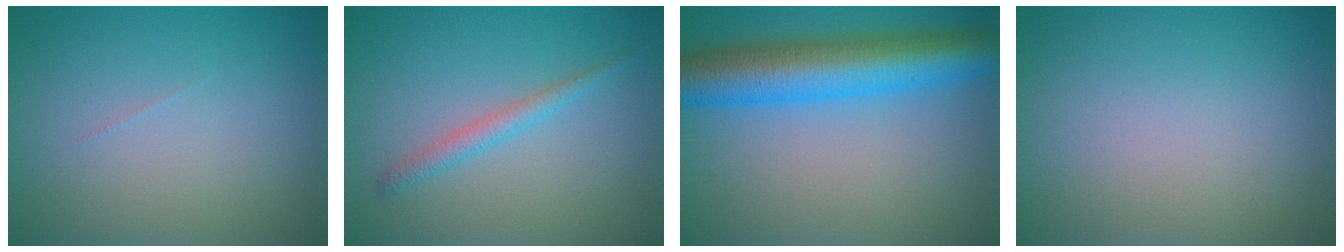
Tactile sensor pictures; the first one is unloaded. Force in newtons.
{"total": 1.8, "press": 1.8, "slide": 0.1}
{"total": 9.1, "press": 9.1, "slide": 0.2}
{"total": 0.0}